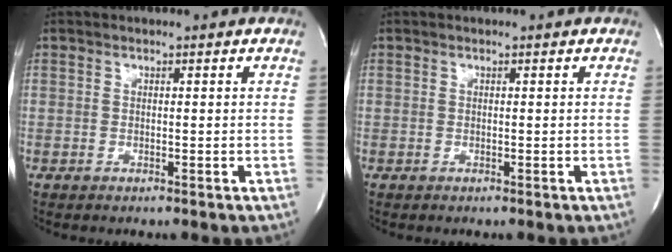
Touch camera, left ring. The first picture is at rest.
{"total": 0.0}